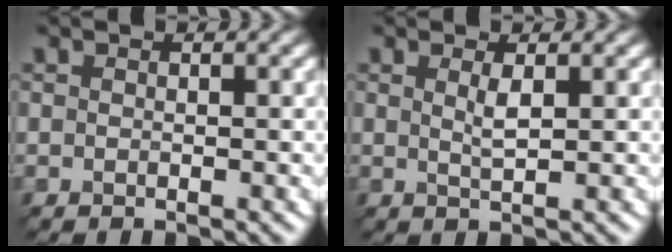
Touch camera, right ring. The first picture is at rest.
{"total": 1.0, "force": [0.0, -1.0, 0.1], "torque": [-0.038, 0.000, 0.022]}